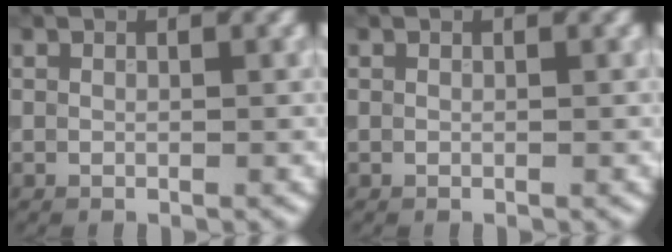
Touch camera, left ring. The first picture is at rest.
{"total": 0.0}